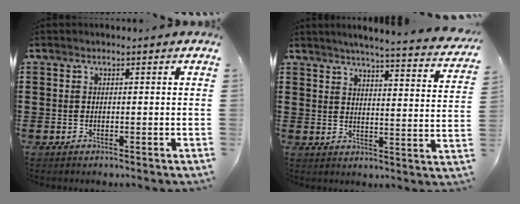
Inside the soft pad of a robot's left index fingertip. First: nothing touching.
{"total": 4.0, "force": [3.7, -0.7, 1.5], "torque": [-0.048, -0.033, 0.057]}